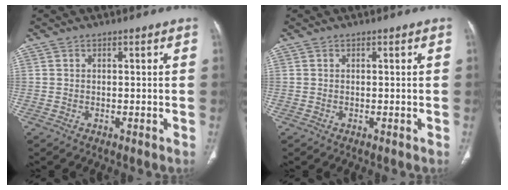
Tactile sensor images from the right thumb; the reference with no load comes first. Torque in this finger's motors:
{"motor_torque": [-0.54, 0.28, 0.40, -0.40, 0.01]}